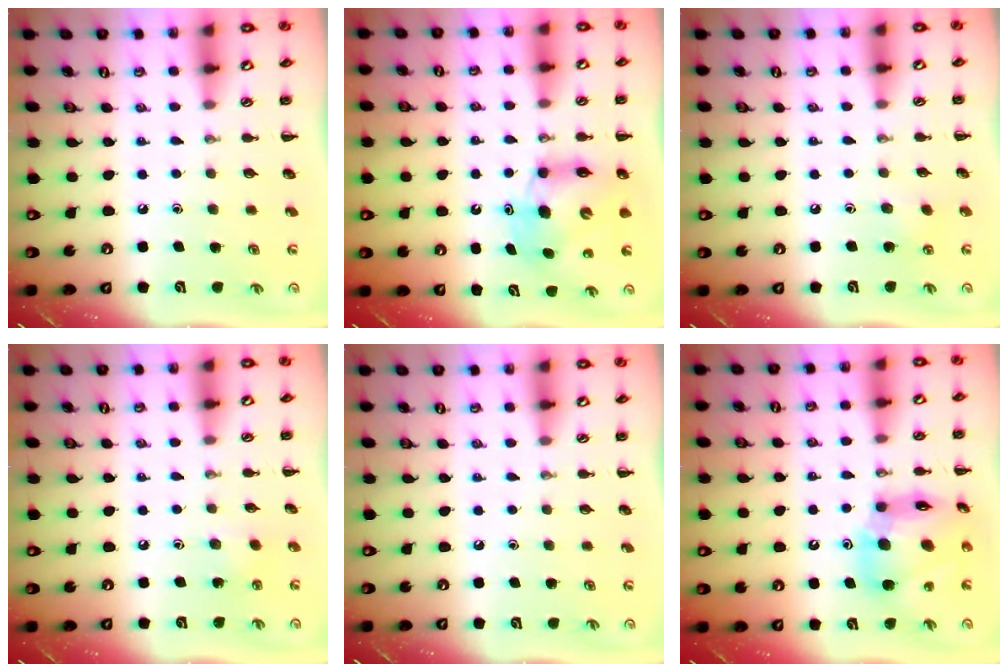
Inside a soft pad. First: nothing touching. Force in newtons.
{"total": 7.2, "press": 7.2, "slide": 0.9}
{"total": 6.8, "press": 6.7, "slide": 0.9}
{"total": 3.5, "press": 3.3, "slide": 1.0}
{"total": 0.0}
{"total": 14.4, "press": 13.8, "slide": 4.0}